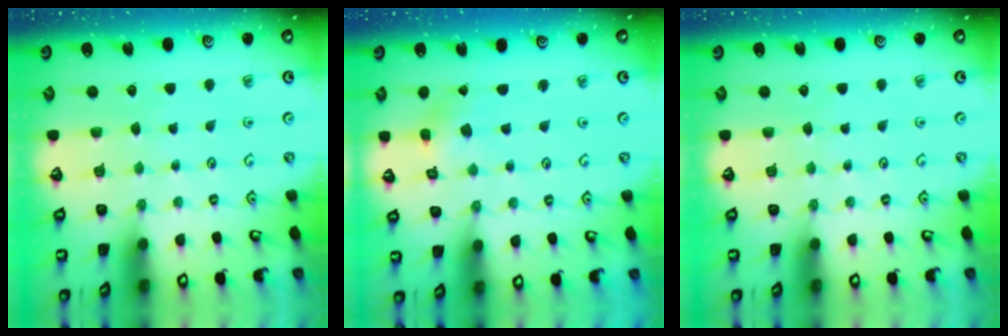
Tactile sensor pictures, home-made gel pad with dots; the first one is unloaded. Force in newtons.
{"total": 1.4, "press": 1.4, "slide": 0.1}
{"total": 0.0}